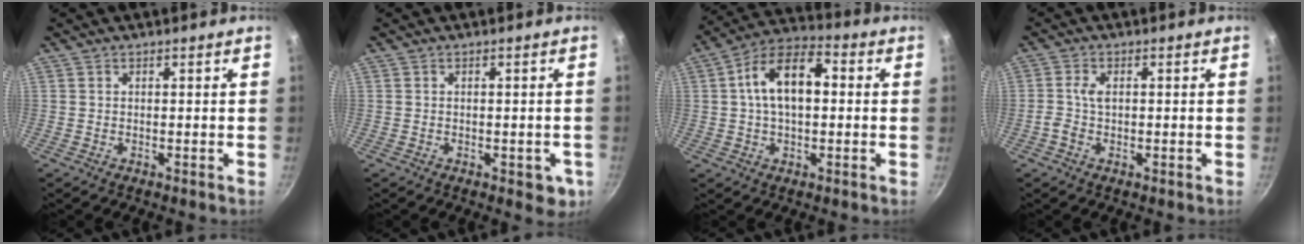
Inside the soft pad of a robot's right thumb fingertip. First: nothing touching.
{"total": 3.9, "force": [-1.5, 2.1, 2.9], "torque": [-0.014, 0.006, -0.015]}
{"total": 12.7, "force": [1.5, 7.1, 10.4], "torque": [-0.176, 0.030, 0.015]}
{"total": 3.0, "force": [-0.2, 1.8, 2.4], "torque": [-0.053, 0.006, -0.008]}